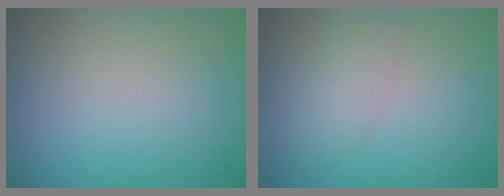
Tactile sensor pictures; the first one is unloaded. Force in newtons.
{"total": 1.9, "press": 1.9, "slide": 0.1}